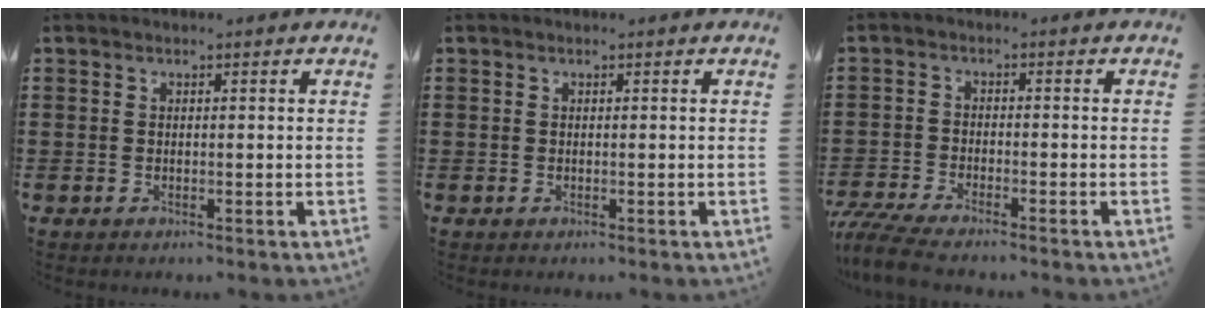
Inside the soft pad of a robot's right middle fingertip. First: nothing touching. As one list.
[{"total": 0.0}, {"total": 4.9, "force": [-4.5, 0.4, 1.8], "torque": [-0.057, -0.015, -0.094]}]